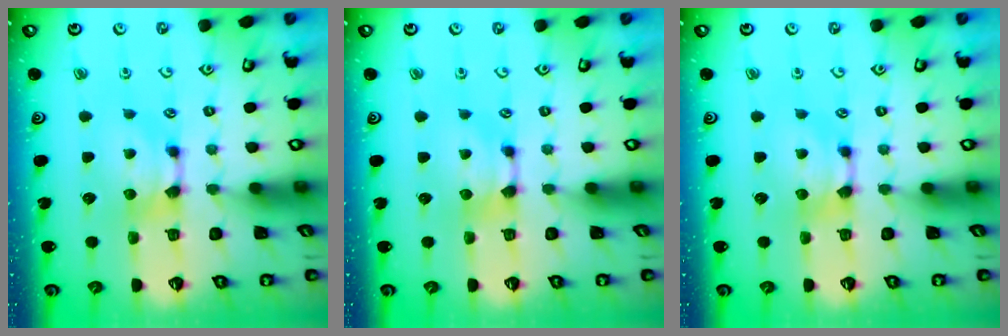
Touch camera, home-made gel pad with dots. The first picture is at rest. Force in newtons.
{"total": 0.6, "press": 0.2, "slide": 0.6}
{"total": 0.0}